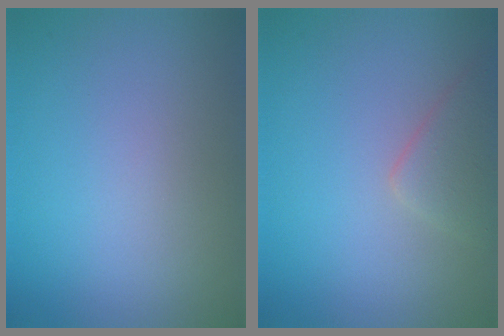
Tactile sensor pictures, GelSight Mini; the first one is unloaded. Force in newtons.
{"total": 2.4, "press": 2.3, "slide": 0.2}